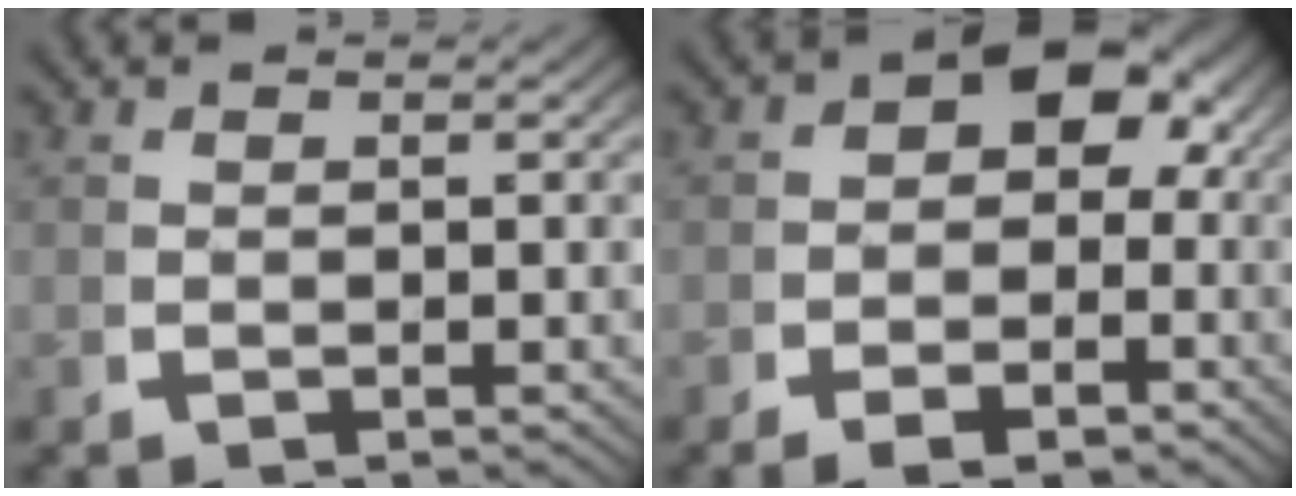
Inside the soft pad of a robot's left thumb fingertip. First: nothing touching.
{"total": 5.9, "force": [-0.2, 4.0, 4.3], "torque": [-0.051, -0.012, -0.004]}